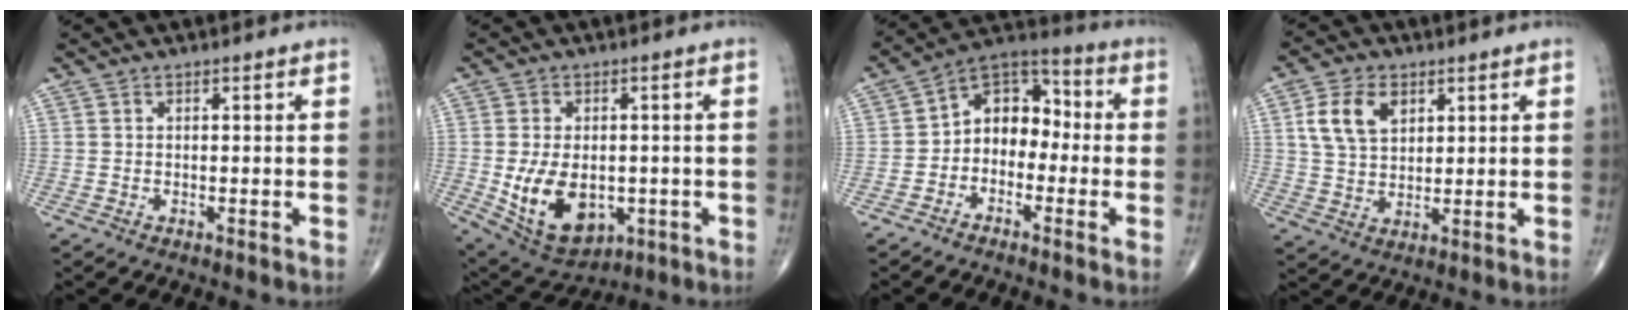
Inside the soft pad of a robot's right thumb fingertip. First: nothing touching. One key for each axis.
{"total": 13.1, "fx": -2.4, "fy": 8.5, "fz": 9.7, "tx": -0.145, "ty": -0.003, "tz": -0.013}
{"total": 10.0, "fx": -1.5, "fy": 7.5, "fz": 6.5, "tx": -0.065, "ty": 0.048, "tz": -0.047}
{"total": 8.7, "fx": 3.3, "fy": 5.8, "fz": 5.6, "tx": -0.097, "ty": -0.007, "tz": 0.064}